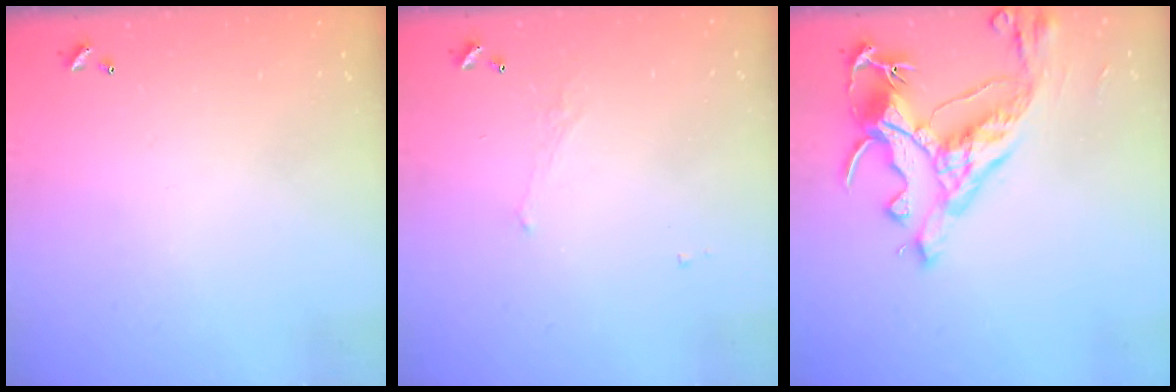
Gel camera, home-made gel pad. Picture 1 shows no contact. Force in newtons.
{"total": 1.1, "press": 0.8, "slide": 0.7}
{"total": 10.4, "press": 10.2, "slide": 2.1}